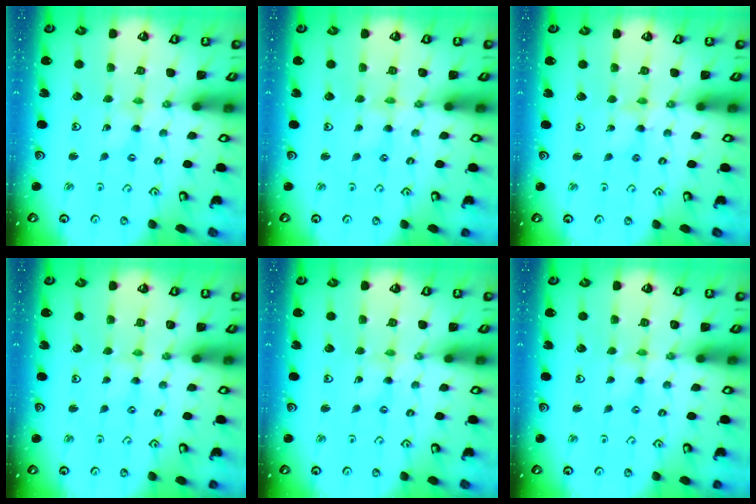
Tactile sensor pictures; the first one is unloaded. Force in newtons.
{"total": 1.0, "press": 0.9, "slide": 0.2}
{"total": 2.6, "press": 2.6, "slide": 0.3}
{"total": 1.3, "press": 1.3, "slide": 0.3}
{"total": 0.0}
{"total": 0.5, "press": 0.5, "slide": 0.2}